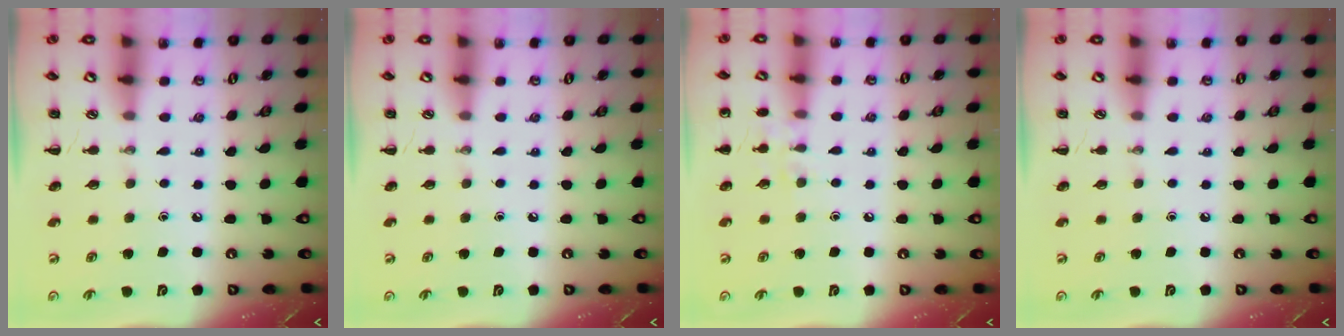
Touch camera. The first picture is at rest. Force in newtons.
{"total": 0.0}
{"total": 6.7, "press": 6.4, "slide": 2.0}
{"total": 0.0}